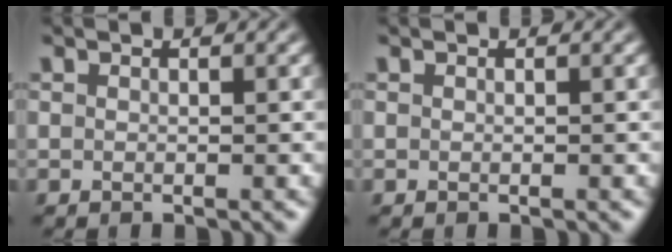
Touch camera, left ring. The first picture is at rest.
{"total": 0.0}